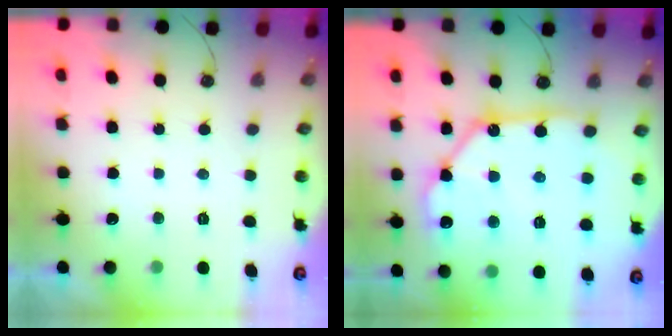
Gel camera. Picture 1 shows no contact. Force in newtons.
{"total": 16.1, "press": 16.0, "slide": 2.0}